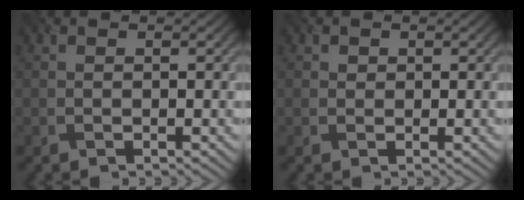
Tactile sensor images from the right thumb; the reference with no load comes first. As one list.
[{"total": 0.7, "force": [0.3, 0.6, 0.1], "torque": [-0.001, -0.004, 0.005]}]